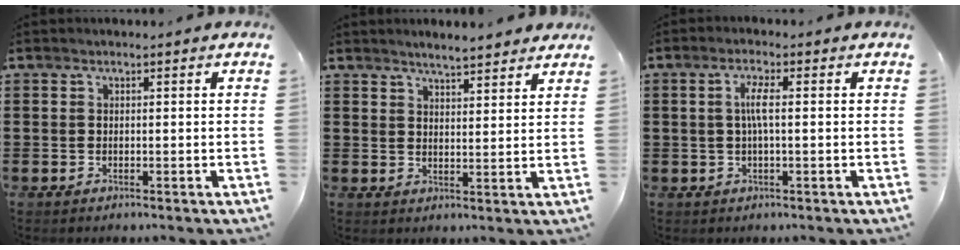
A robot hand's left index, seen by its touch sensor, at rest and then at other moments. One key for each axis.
{"total": 3.4, "fx": 3.4, "fy": 0.2, "fz": 0.5, "tx": -0.019, "ty": -0.008, "tz": 0.062}
{"total": 3.3, "fx": 0.1, "fy": 0.6, "fz": 3.2, "tx": -0.063, "ty": 0.003, "tz": 0.000}